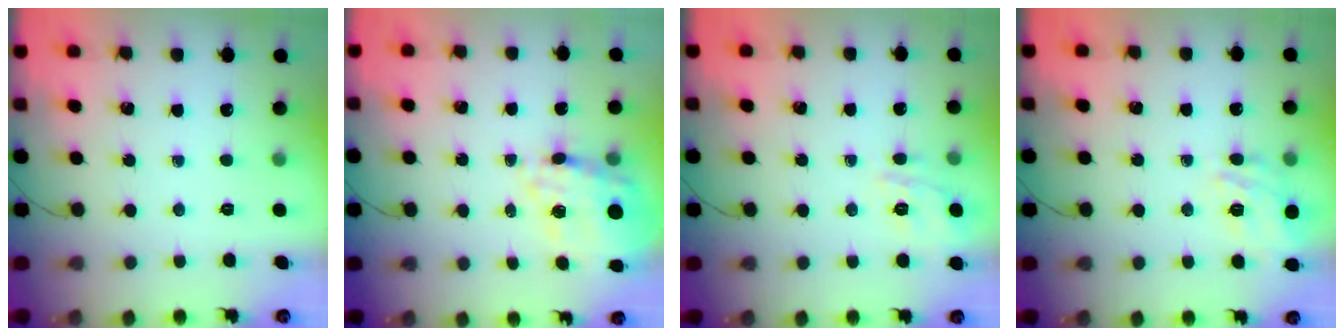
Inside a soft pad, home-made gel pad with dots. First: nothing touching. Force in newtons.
{"total": 17.1, "press": 16.7, "slide": 3.8}
{"total": 4.5, "press": 4.4, "slide": 0.8}
{"total": 7.0, "press": 6.6, "slide": 2.4}